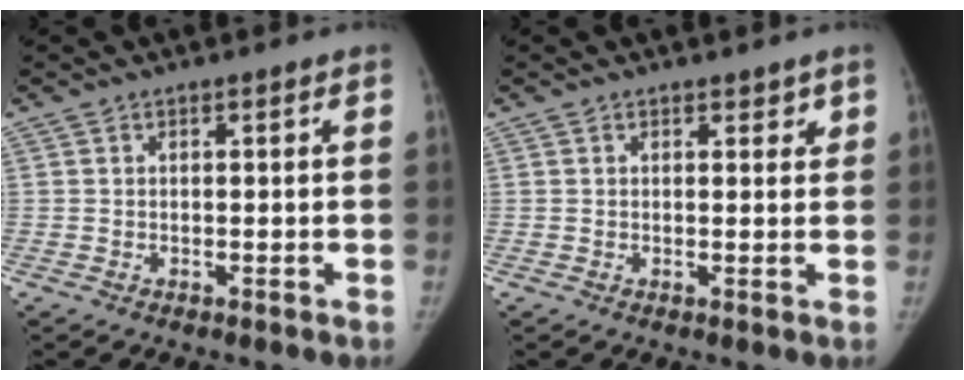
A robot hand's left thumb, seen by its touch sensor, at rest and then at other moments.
{"total": 1.8, "force": [1.3, 1.0, 0.7], "torque": [0.010, -0.006, 0.013]}